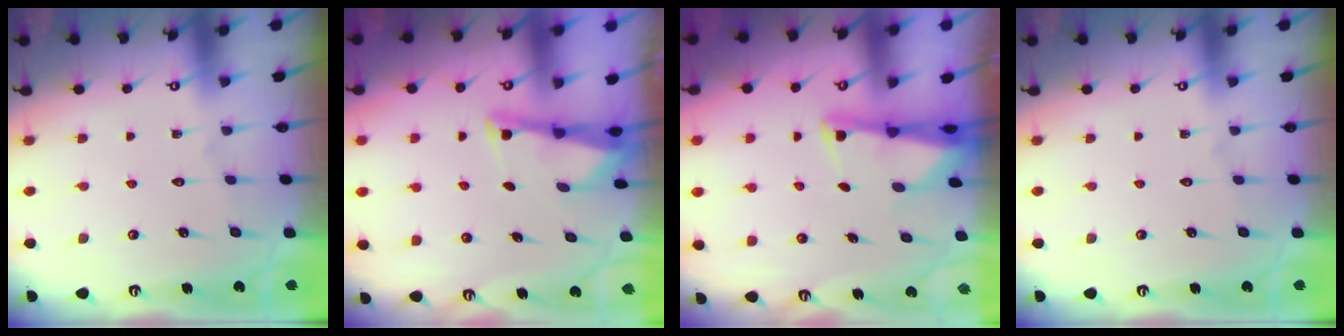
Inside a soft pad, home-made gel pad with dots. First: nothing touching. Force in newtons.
{"total": 2.9, "press": 2.9, "slide": 0.2}
{"total": 2.6, "press": 2.6, "slide": 0.5}
{"total": 0.0}